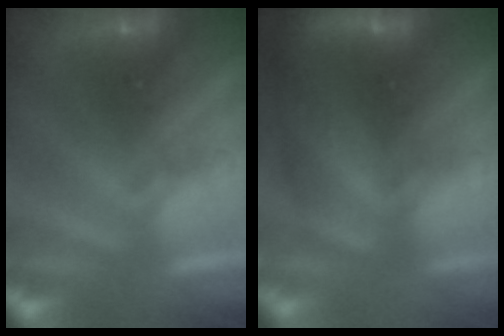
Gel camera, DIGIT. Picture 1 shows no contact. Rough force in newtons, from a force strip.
{"total": 7.7}